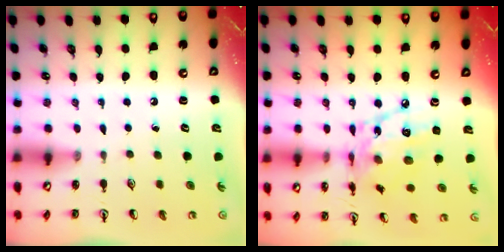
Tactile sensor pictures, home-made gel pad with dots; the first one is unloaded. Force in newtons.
{"total": 15.7, "press": 15.7, "slide": 1.2}